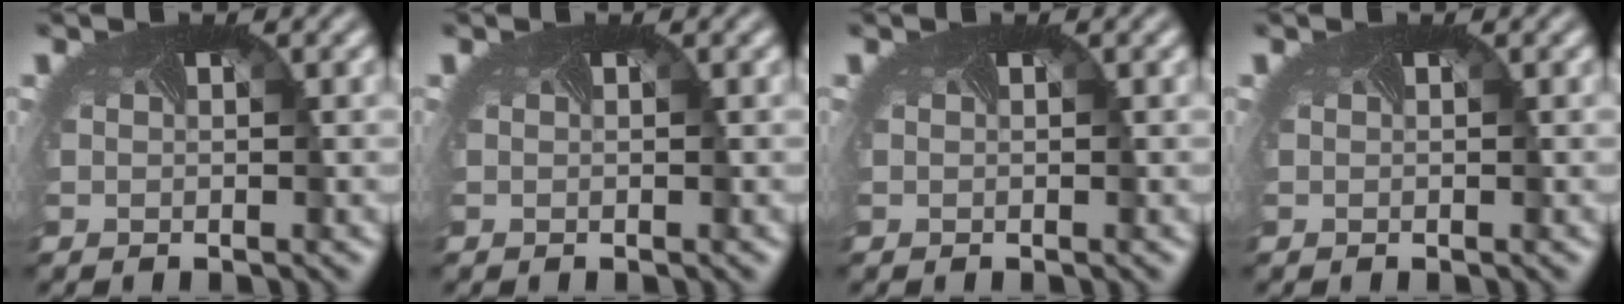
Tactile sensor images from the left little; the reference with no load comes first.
{"total": 0.0}
{"total": 0.0}
{"total": 0.0}